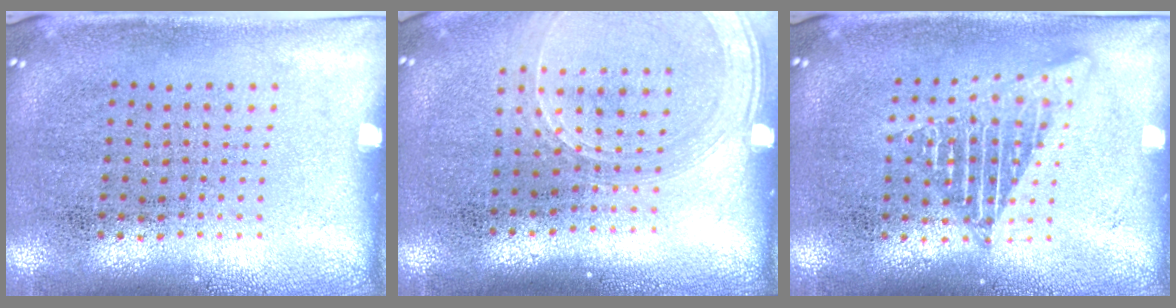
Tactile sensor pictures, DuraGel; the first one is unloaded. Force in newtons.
{"total": 1.7, "press": 1.5, "slide": 0.7}
{"total": 1.7, "press": 1.7, "slide": 0.2}